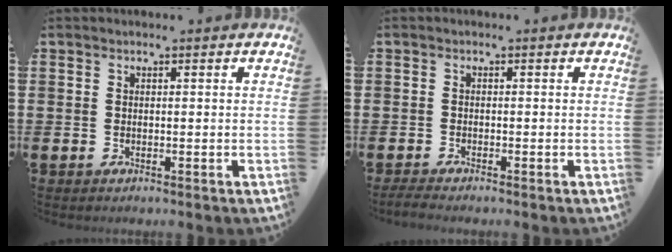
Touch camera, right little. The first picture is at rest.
{"total": 1.0, "force": [-0.8, 0.0, 0.6], "torque": [-0.011, 0.000, -0.017]}